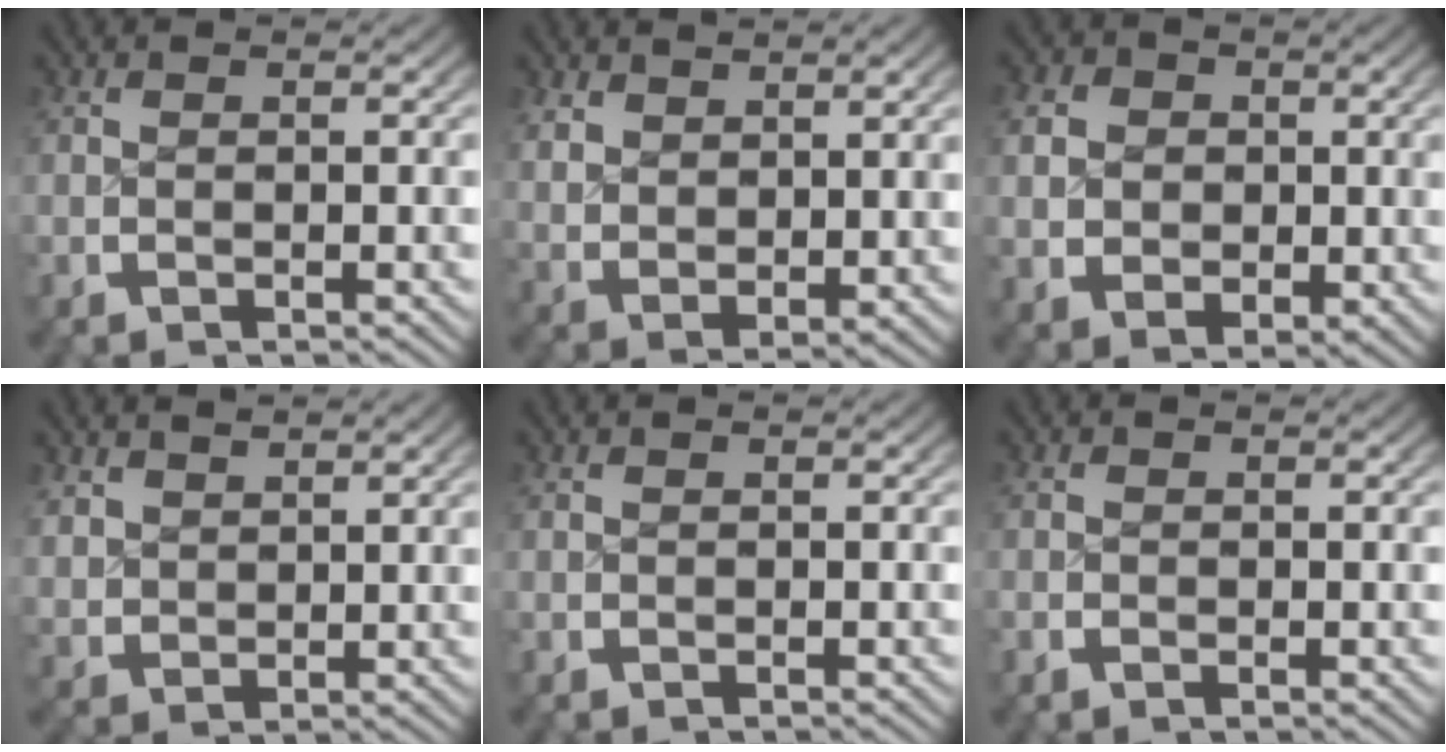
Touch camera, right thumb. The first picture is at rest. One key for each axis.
{"total": 3.5, "fx": 1.9, "fy": 2.0, "fz": 2.1, "tx": -0.038, "ty": -0.010, "tz": 0.049}
{"total": 5.8, "fx": 0.2, "fy": 4.8, "fz": 3.3, "tx": -0.067, "ty": -0.025, "tz": 0.016}
{"total": 2.6, "fx": 2.2, "fy": 1.3, "fz": 0.6, "tx": -0.011, "ty": -0.002, "tz": 0.053}
{"total": 0.0}
{"total": 0.7, "fx": -0.3, "fy": 0.4, "fz": 0.4, "tx": -0.014, "ty": -0.008, "tz": -0.005}